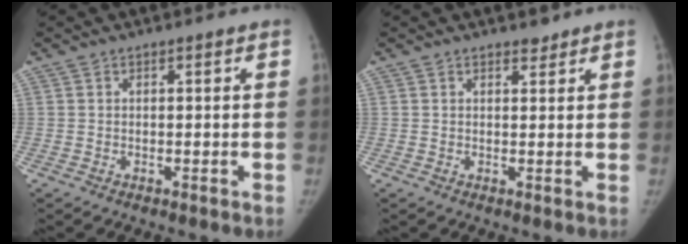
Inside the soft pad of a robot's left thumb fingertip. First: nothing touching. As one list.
[{"total": 1.3, "force": [1.1, 0.6, 0.2], "torque": [0.005, -0.008, 0.013]}]